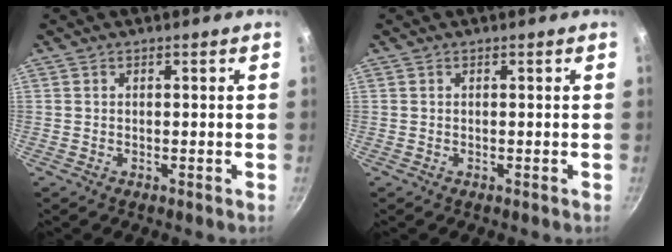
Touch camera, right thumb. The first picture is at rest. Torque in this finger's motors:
{"motor_torque": [-0.04, -0.03, 0.00, 0.00, 0.00]}